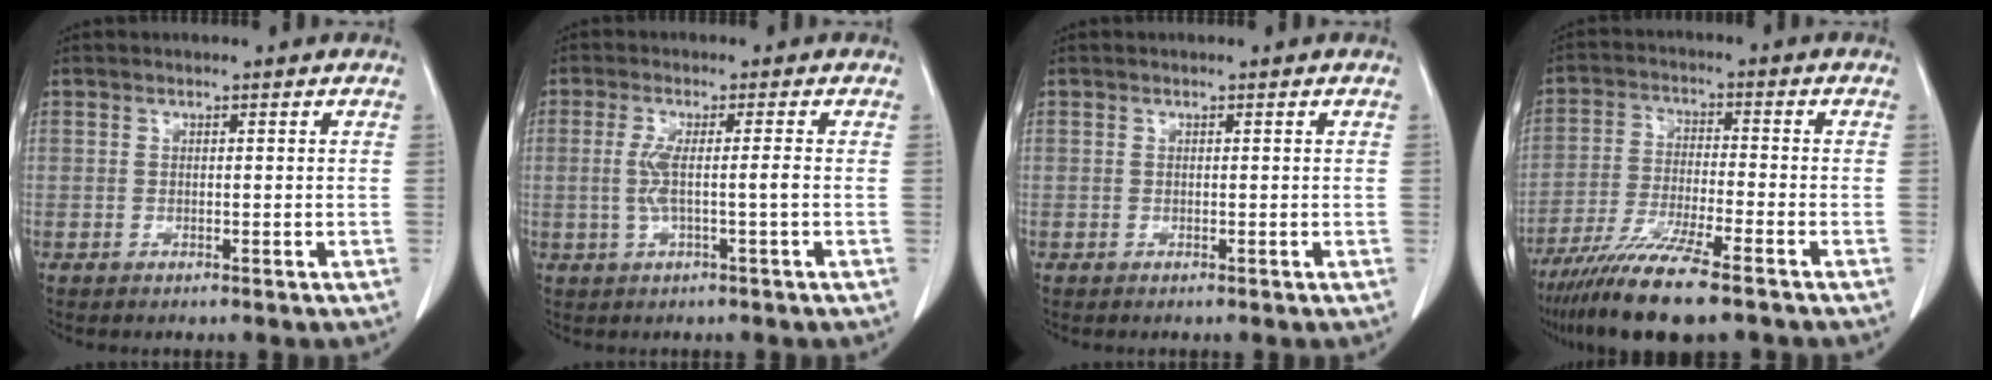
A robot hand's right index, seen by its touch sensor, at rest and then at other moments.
{"total": 4.1, "force": [-0.5, -0.3, 4.0], "torque": [-0.085, 0.001, -0.007]}
{"total": 0.0}
{"total": 12.2, "force": [-8.9, 0.6, 8.2], "torque": [-0.152, -0.032, -0.155]}